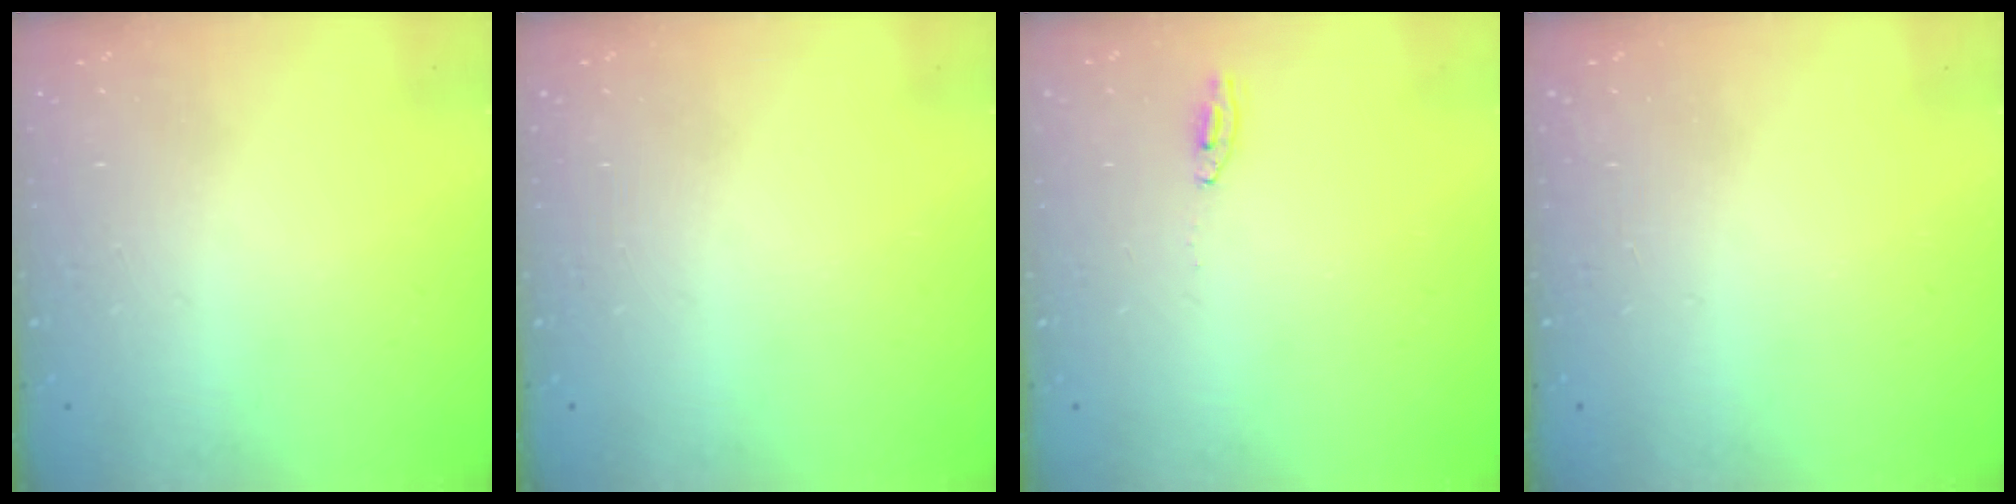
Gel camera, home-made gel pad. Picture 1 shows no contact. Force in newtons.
{"total": 0.0}
{"total": 2.4, "press": 2.4, "slide": 0.2}
{"total": 0.0}